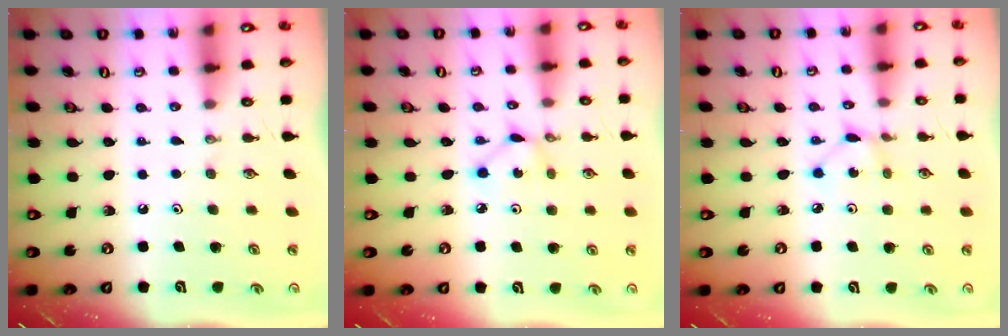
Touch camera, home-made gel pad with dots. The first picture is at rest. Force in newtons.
{"total": 2.2, "press": 2.2, "slide": 0.1}
{"total": 2.0, "press": 2.0, "slide": 0.2}